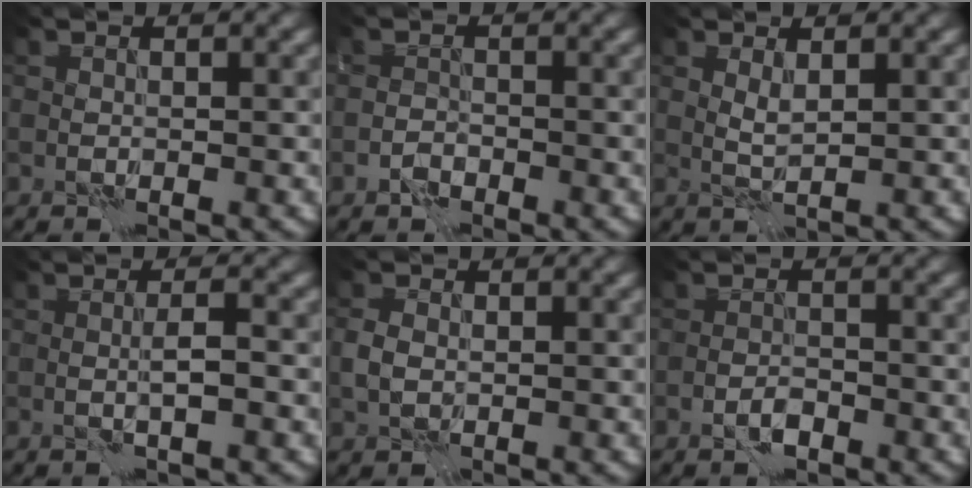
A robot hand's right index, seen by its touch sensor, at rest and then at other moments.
{"total": 1.1, "force": [-1.0, 0.5, 0.4], "torque": [-0.004, 0.007, -0.020]}
{"total": 1.2, "force": [0.6, 0.1, 1.0], "torque": [-0.025, -0.002, 0.015]}
{"total": 1.5, "force": [0.0, 0.0, 1.5], "torque": [-0.030, 0.003, -0.002]}
{"total": 1.9, "force": [-0.1, 1.4, 1.2], "torque": [-0.029, 0.002, -0.003]}
{"total": 1.3, "force": [-0.9, 0.5, 0.7], "torque": [-0.011, 0.004, -0.019]}